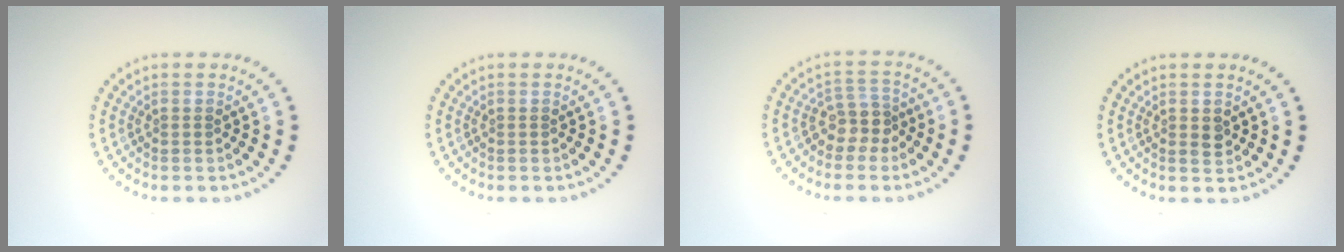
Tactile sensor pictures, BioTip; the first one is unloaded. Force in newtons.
{"total": 0.0}
{"total": 2.5, "press": 2.0, "slide": 1.4}
{"total": 1.1, "press": 1.1, "slide": 0.1}